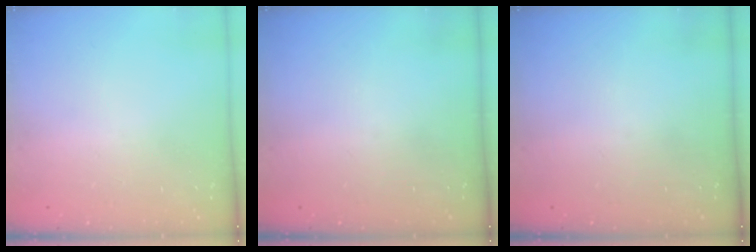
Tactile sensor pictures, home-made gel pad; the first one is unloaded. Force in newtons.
{"total": 0.0}
{"total": 0.0}